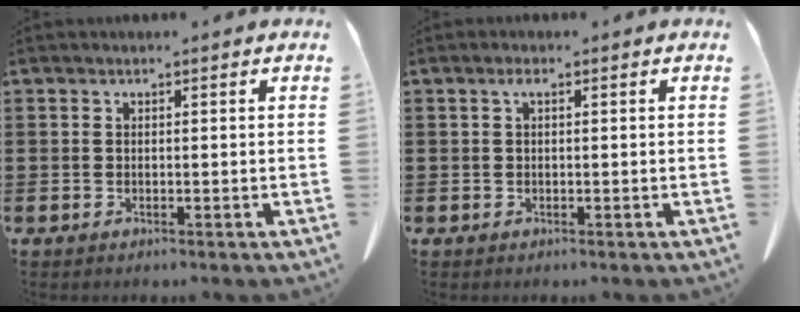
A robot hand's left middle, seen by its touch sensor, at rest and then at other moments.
{"total": 1.1, "force": [0.2, 0.5, 1.0], "torque": [-0.024, 0.005, 0.002]}